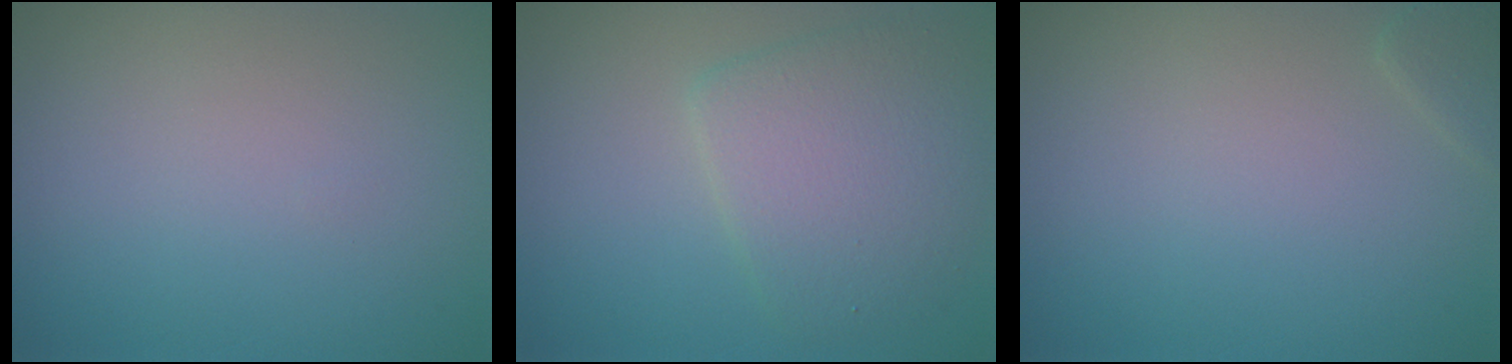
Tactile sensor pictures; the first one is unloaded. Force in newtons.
{"total": 4.7, "press": 4.7, "slide": 0.2}
{"total": 1.0, "press": 1.0, "slide": 0.1}